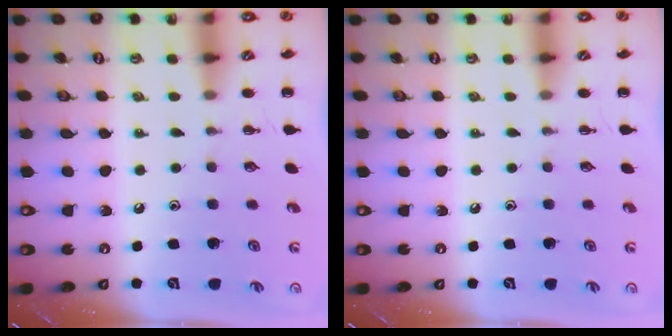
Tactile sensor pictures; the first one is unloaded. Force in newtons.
{"total": 0.0}